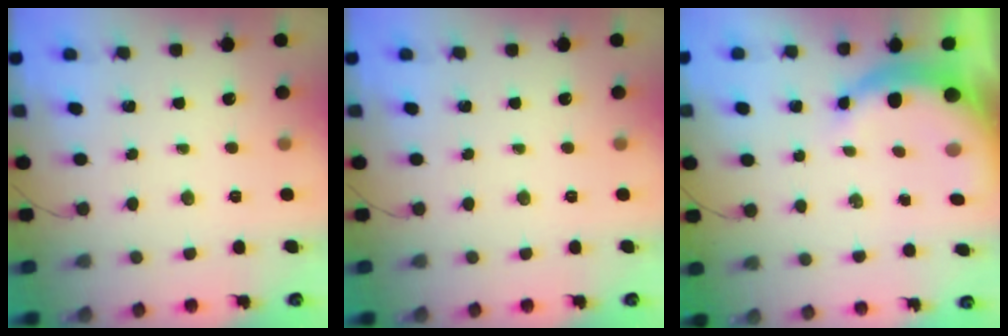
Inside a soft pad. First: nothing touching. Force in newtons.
{"total": 0.0}
{"total": 8.6, "press": 8.5, "slide": 1.2}